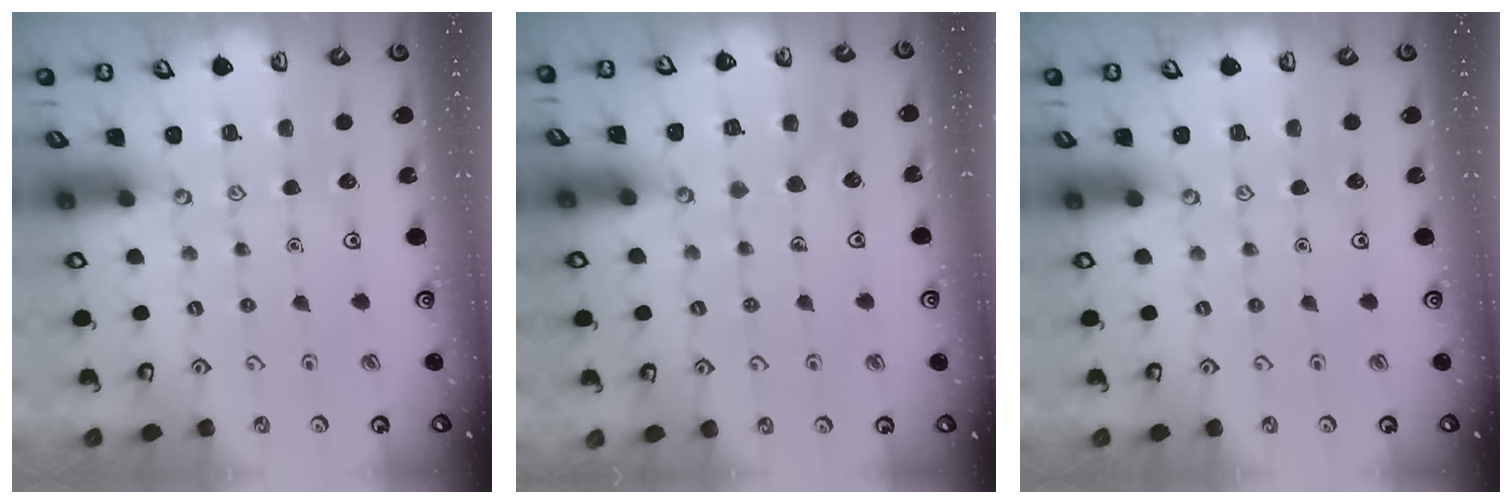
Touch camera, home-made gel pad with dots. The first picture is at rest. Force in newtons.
{"total": 7.0, "press": 7.0, "slide": 0.4}
{"total": 0.0}